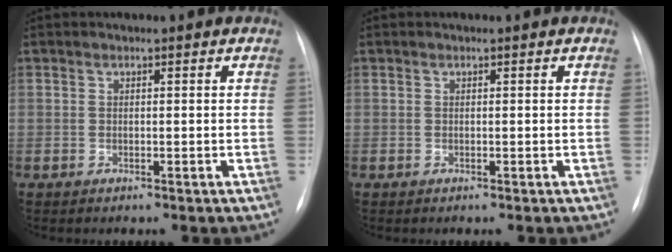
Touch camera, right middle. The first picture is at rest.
{"total": 0.0}